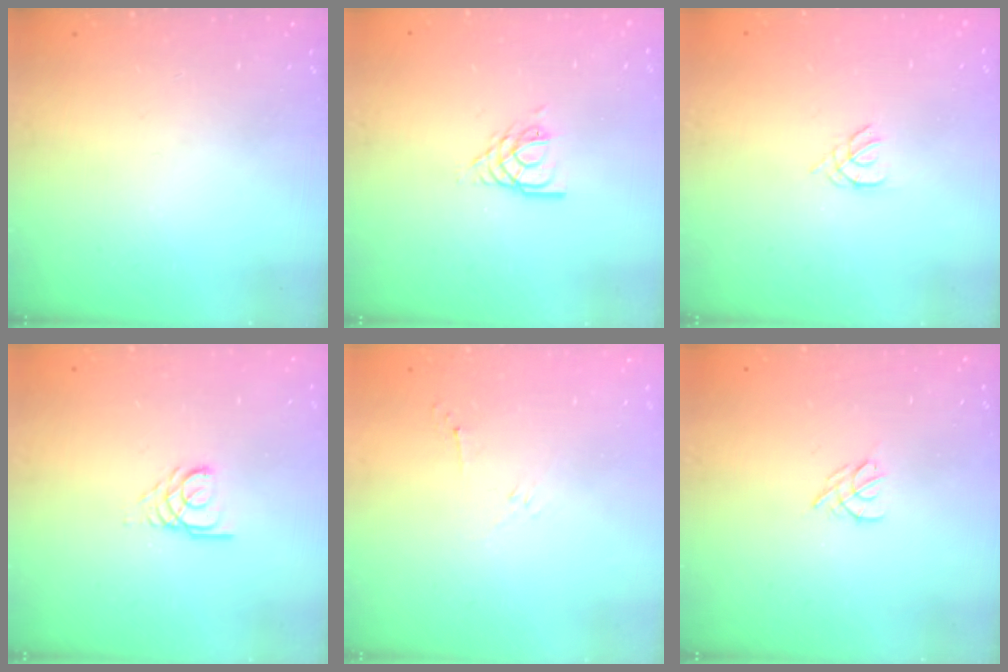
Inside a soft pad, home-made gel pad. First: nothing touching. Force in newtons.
{"total": 3.3, "press": 3.2, "slide": 0.4}
{"total": 1.1, "press": 1.0, "slide": 0.3}
{"total": 3.5, "press": 3.5, "slide": 0.4}
{"total": 2.8, "press": 2.7, "slide": 0.6}
{"total": 4.3, "press": 4.2, "slide": 0.7}